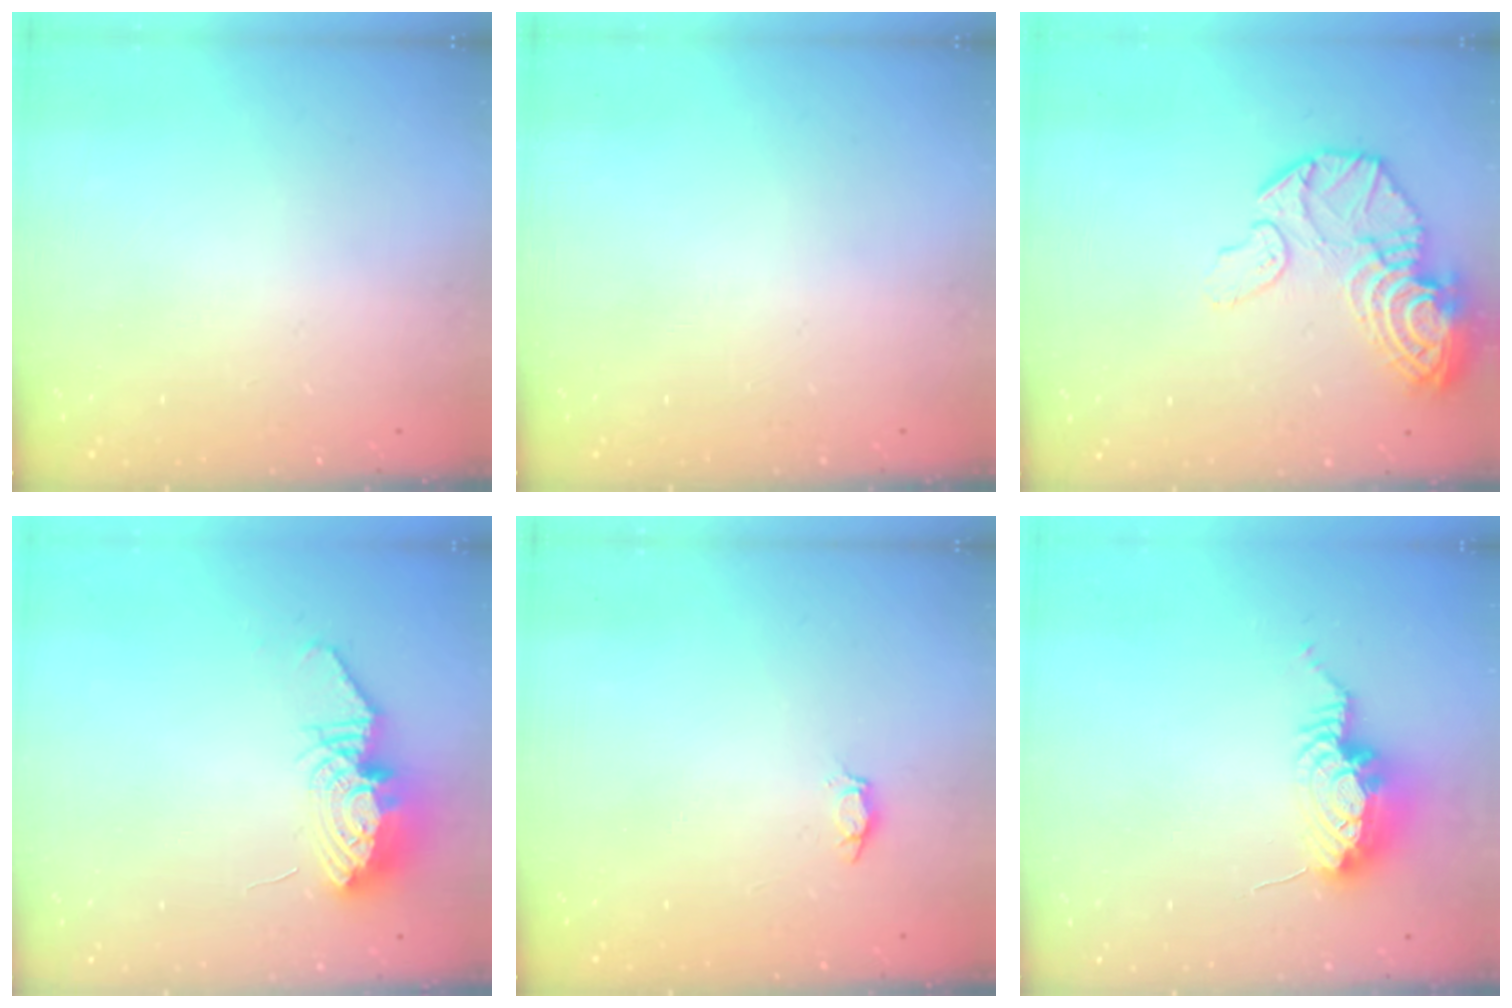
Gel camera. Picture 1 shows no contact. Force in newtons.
{"total": 0.0}
{"total": 17.4, "press": 16.7, "slide": 5.1}
{"total": 10.3, "press": 10.3, "slide": 0.9}
{"total": 2.9, "press": 2.9, "slide": 0.4}
{"total": 13.5, "press": 10.7, "slide": 8.2}